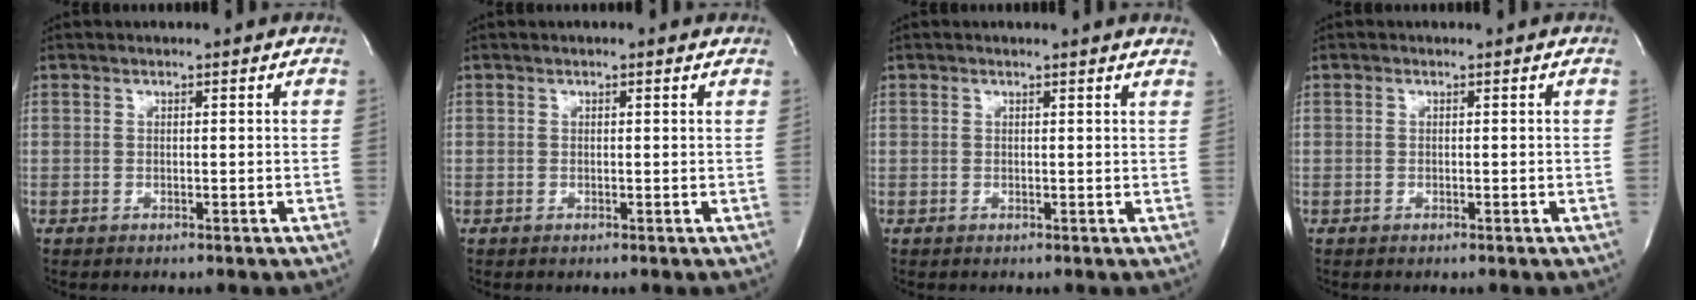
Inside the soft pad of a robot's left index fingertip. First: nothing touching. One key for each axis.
{"total": 1.2, "fx": 0.7, "fy": 0.7, "fz": 0.6, "tx": -0.010, "ty": 0.016, "tz": 0.005}
{"total": 2.7, "fx": 2.4, "fy": -0.3, "fz": 1.1, "tx": -0.019, "ty": -0.003, "tz": 0.013}
{"total": 0.0}